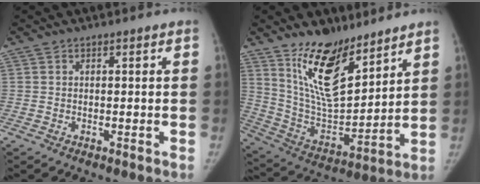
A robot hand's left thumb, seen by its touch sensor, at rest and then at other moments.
{"total": 17.1, "force": [11.5, 7.0, 10.5], "torque": [-0.141, -0.083, 0.224]}